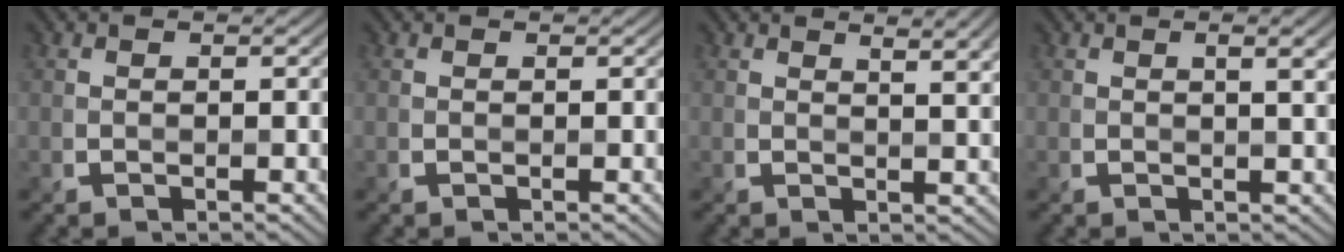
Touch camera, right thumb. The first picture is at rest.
{"total": 0.0}
{"total": 4.6, "force": [2.8, 1.2, 3.5], "torque": [-0.054, 0.006, 0.041]}
{"total": 2.9, "force": [1.2, 0.7, 2.6], "torque": [-0.036, 0.004, 0.018]}